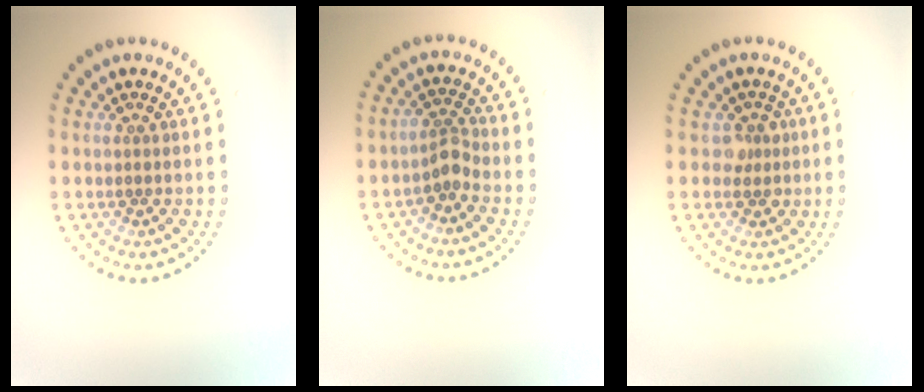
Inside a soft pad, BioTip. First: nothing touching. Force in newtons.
{"total": 2.0, "press": 1.4, "slide": 1.4}
{"total": 1.7, "press": 1.4, "slide": 0.9}